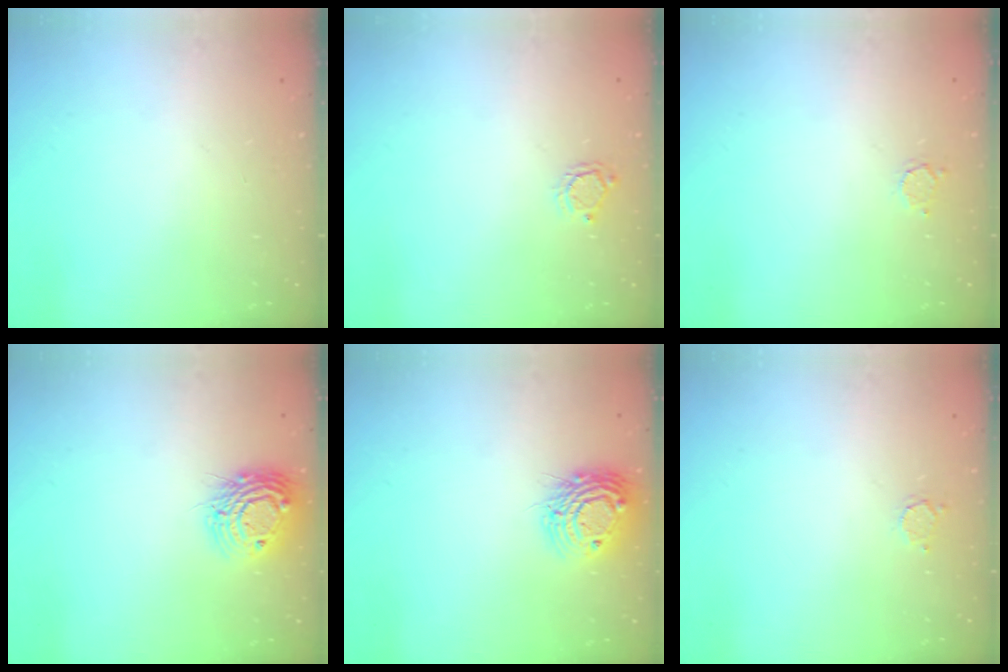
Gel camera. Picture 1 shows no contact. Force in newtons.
{"total": 3.8, "press": 3.8, "slide": 0.4}
{"total": 2.2, "press": 2.2, "slide": 0.2}
{"total": 12.5, "press": 12.5, "slide": 1.1}
{"total": 12.5, "press": 12.5, "slide": 1.1}
{"total": 2.2, "press": 2.2, "slide": 0.2}